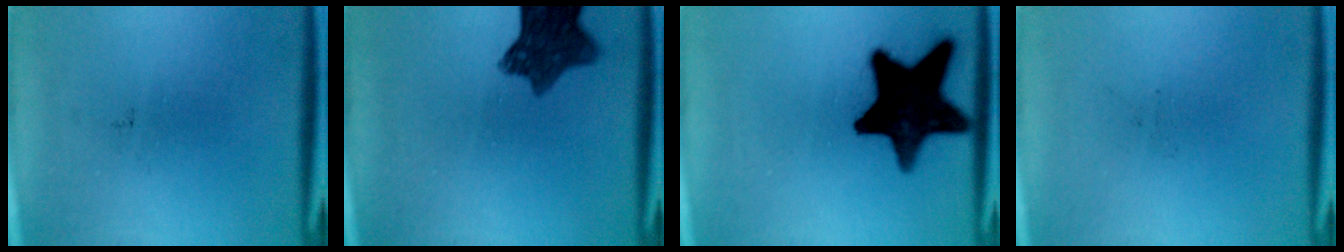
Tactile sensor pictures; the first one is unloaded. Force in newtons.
{"total": 9.1}
{"total": 16.8}
{"total": 0.0}